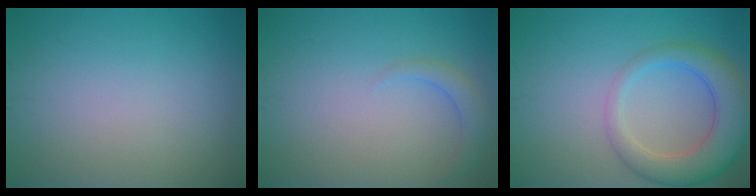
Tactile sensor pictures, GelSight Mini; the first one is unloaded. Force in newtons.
{"total": 1.7, "press": 1.7, "slide": 0.3}
{"total": 6.0, "press": 6.0, "slide": 0.4}